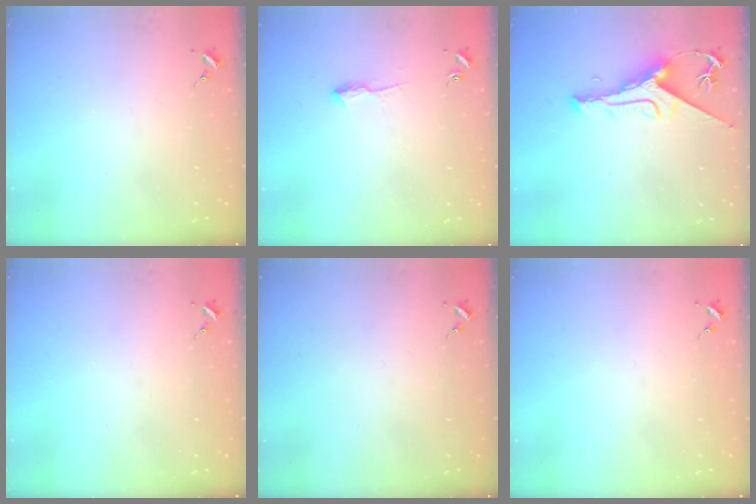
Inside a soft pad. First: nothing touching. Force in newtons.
{"total": 6.0, "press": 5.9, "slide": 0.7}
{"total": 9.5, "press": 9.4, "slide": 1.0}
{"total": 0.0}
{"total": 0.0}
{"total": 0.0}